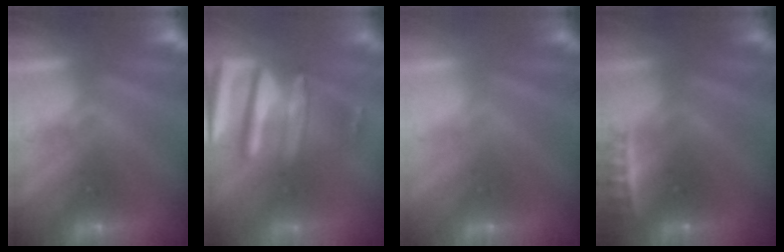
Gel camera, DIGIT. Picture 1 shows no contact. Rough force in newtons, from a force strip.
{"total": 7.1}
{"total": 2.9}
{"total": 2.3}